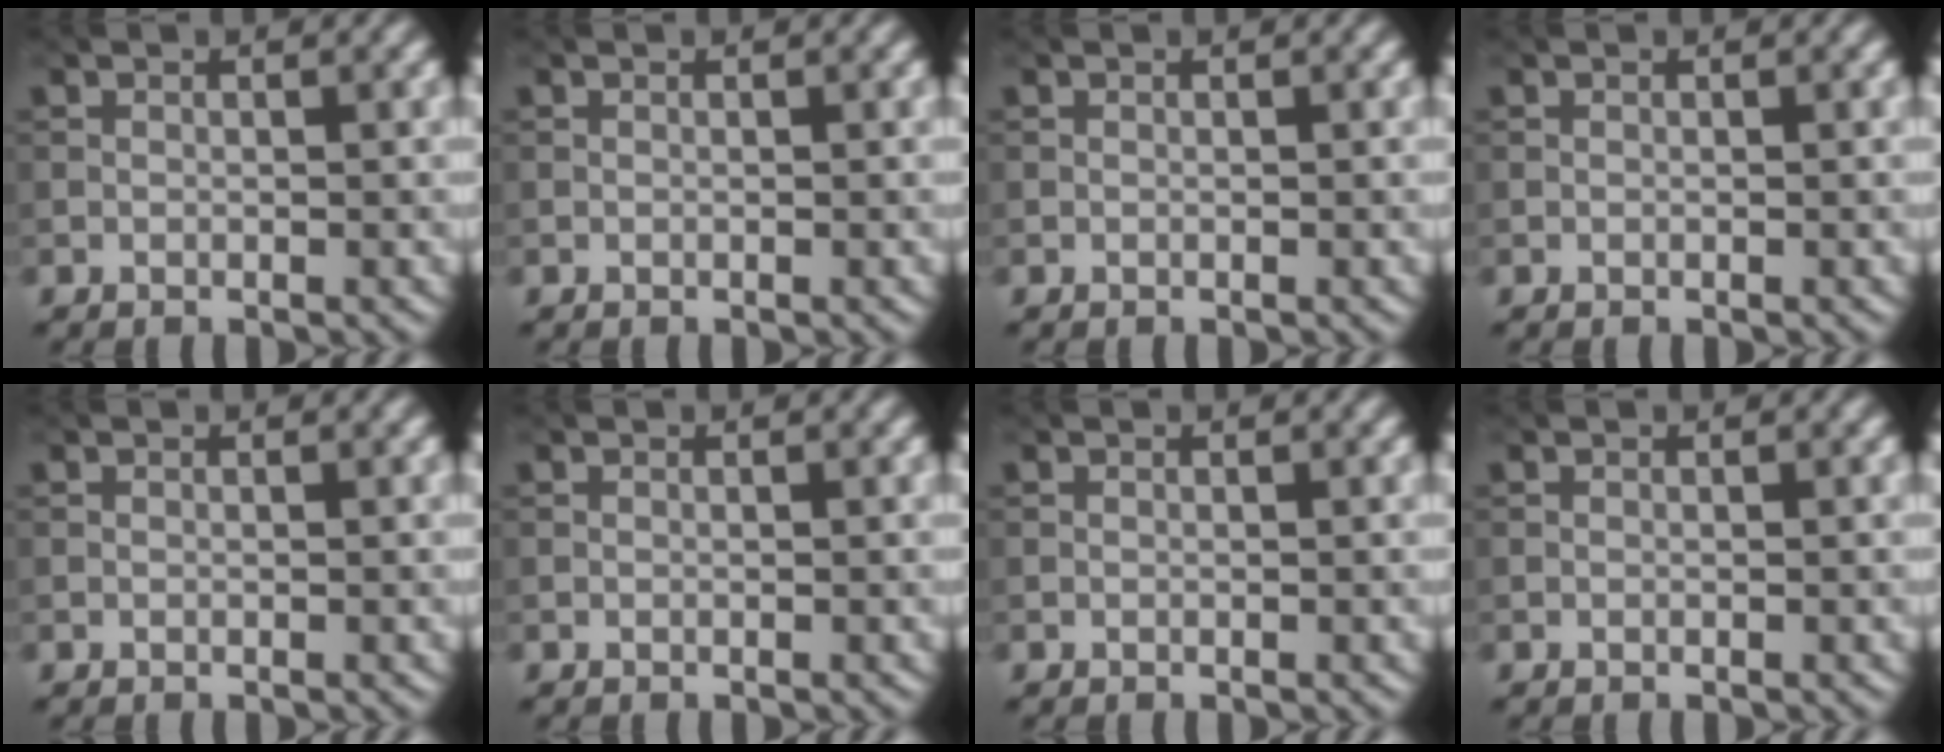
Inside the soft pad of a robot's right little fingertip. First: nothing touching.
{"total": 0.0}
{"total": 0.0}
{"total": 0.0}
{"total": 0.0}
{"total": 0.0}
{"total": 0.0}
{"total": 0.0}